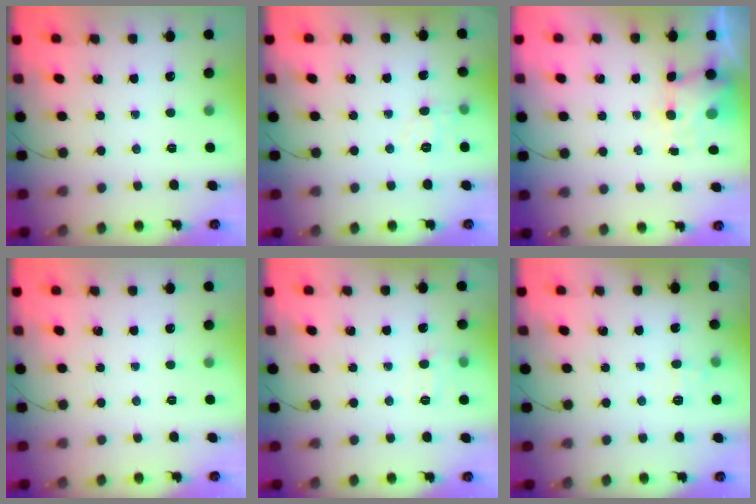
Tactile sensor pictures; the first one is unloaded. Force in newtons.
{"total": 6.3, "press": 6.1, "slide": 1.7}
{"total": 4.4, "press": 4.3, "slide": 1.0}
{"total": 0.0}
{"total": 7.2, "press": 7.0, "slide": 1.9}
{"total": 5.1, "press": 4.8, "slide": 1.5}